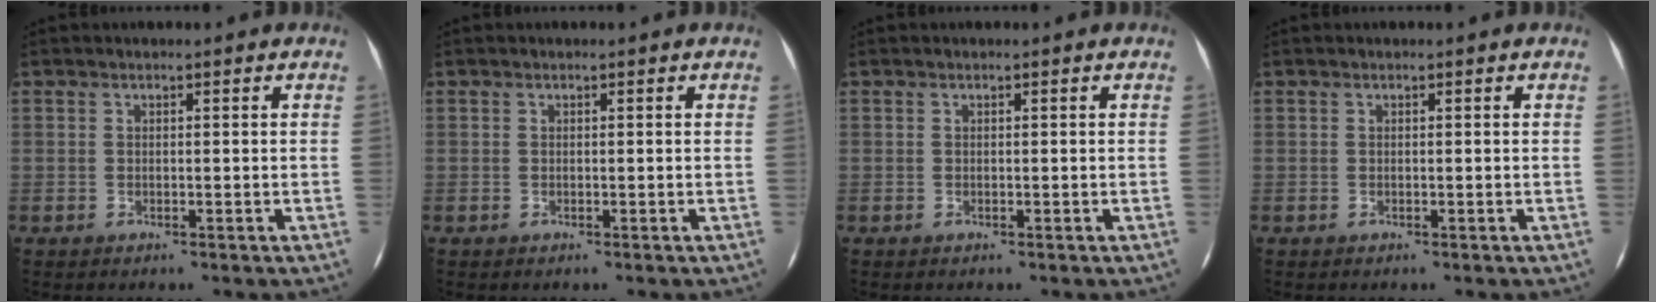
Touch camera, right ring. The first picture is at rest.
{"total": 0.0}
{"total": 0.0}
{"total": 0.0}